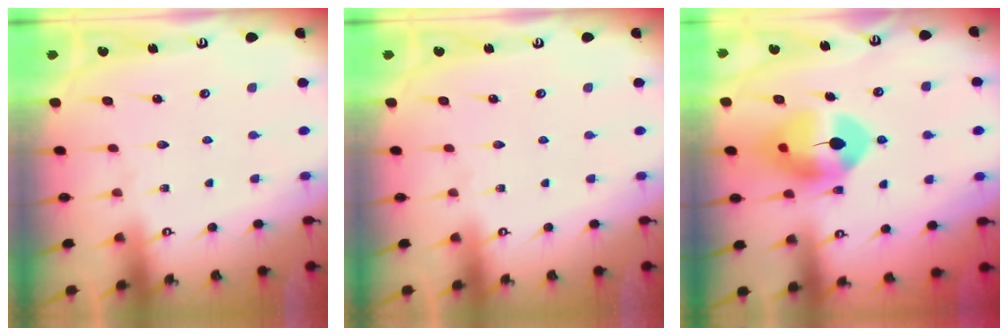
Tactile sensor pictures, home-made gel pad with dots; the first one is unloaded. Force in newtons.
{"total": 0.0}
{"total": 12.2, "press": 12.0, "slide": 1.8}